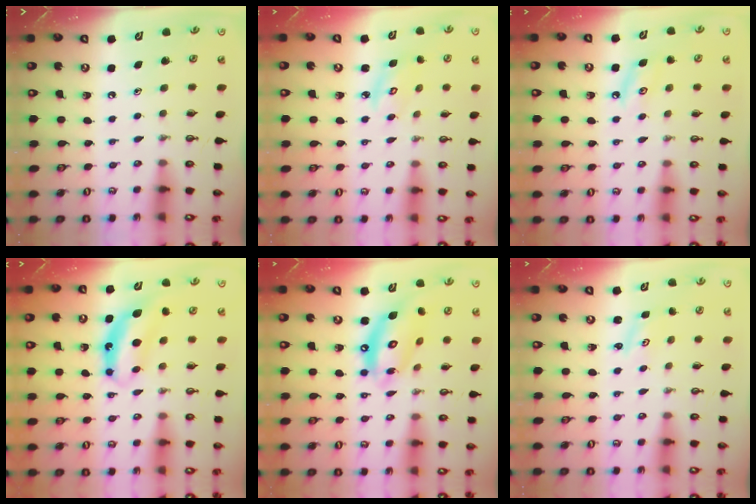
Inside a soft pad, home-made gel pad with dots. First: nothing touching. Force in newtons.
{"total": 4.2, "press": 4.2, "slide": 0.3}
{"total": 6.3, "press": 6.3, "slide": 0.8}
{"total": 7.7, "press": 7.7, "slide": 0.4}
{"total": 14.9, "press": 14.8, "slide": 1.4}
{"total": 1.4, "press": 1.4, "slide": 0.3}